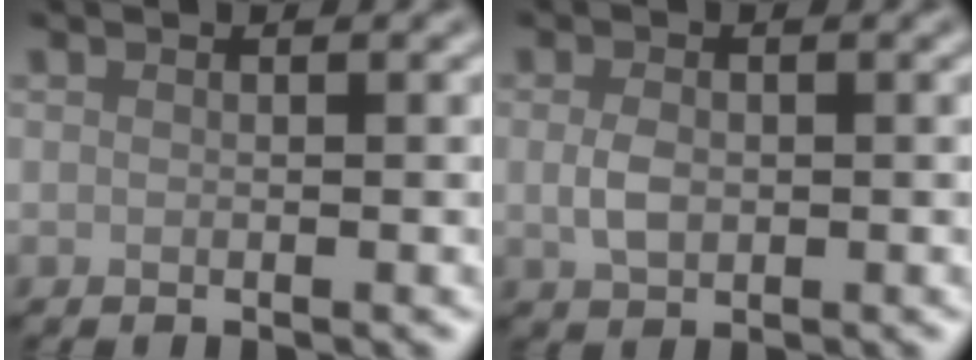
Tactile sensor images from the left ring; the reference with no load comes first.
{"total": 2.2, "force": [0.0, 1.5, 1.6], "torque": [-0.035, -0.002, 0.000]}